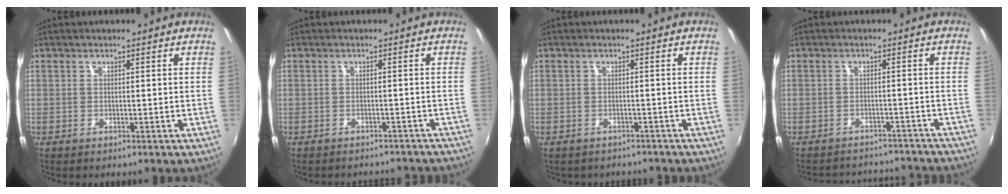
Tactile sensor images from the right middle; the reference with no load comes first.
{"total": 10.6, "force": [-9.8, 2.6, 3.3], "torque": [-0.068, -0.015, -0.115]}
{"total": 4.4, "force": [-3.9, 1.6, 1.2], "torque": [-0.032, -0.022, -0.048]}
{"total": 17.0, "force": [-15.5, 4.5, 5.4], "torque": [-0.107, 0.001, -0.187]}